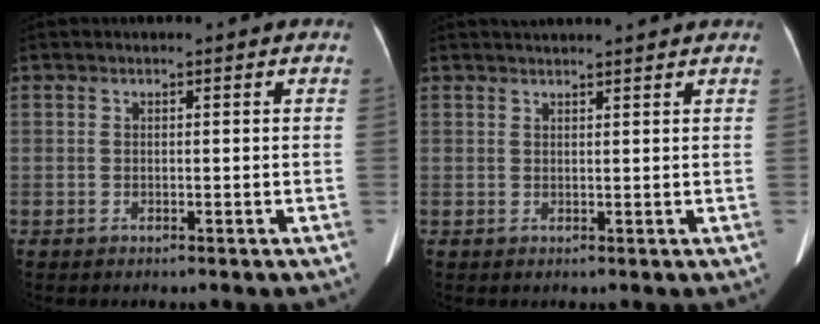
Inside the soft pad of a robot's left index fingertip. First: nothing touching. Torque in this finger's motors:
{"motor_torque": [0.70, -1.44, -0.04, 0.04]}